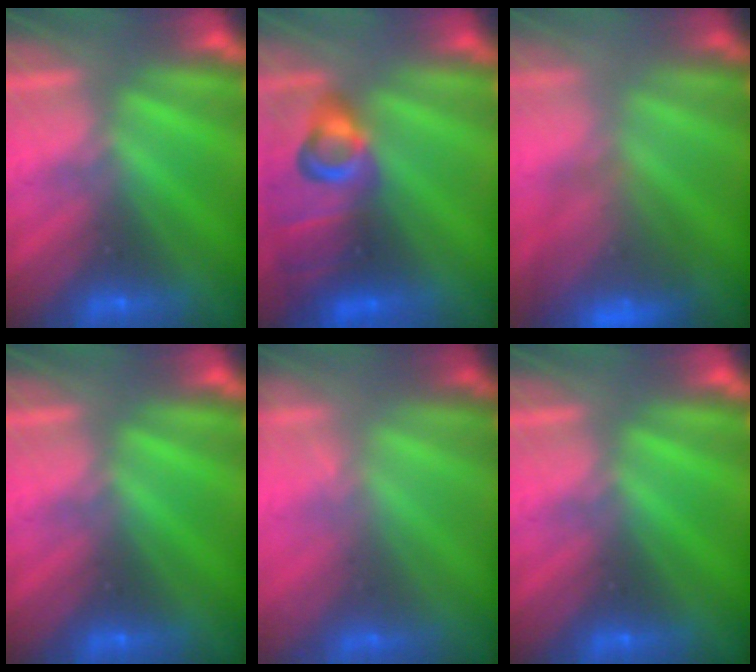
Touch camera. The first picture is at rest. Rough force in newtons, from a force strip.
{"total": 6.9}
{"total": 6.3}
{"total": 0.0}
{"total": 1.6}
{"total": 0.0}